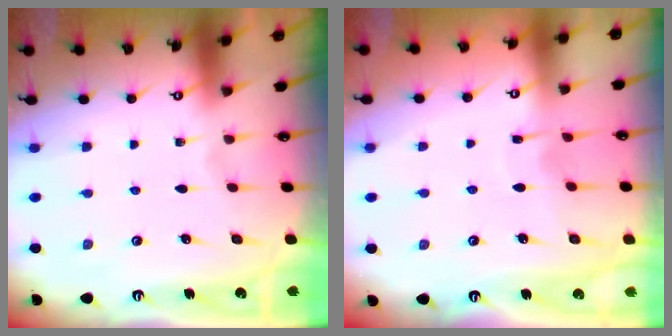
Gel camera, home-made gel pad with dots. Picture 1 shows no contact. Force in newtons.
{"total": 4.1, "press": 4.1, "slide": 0.4}